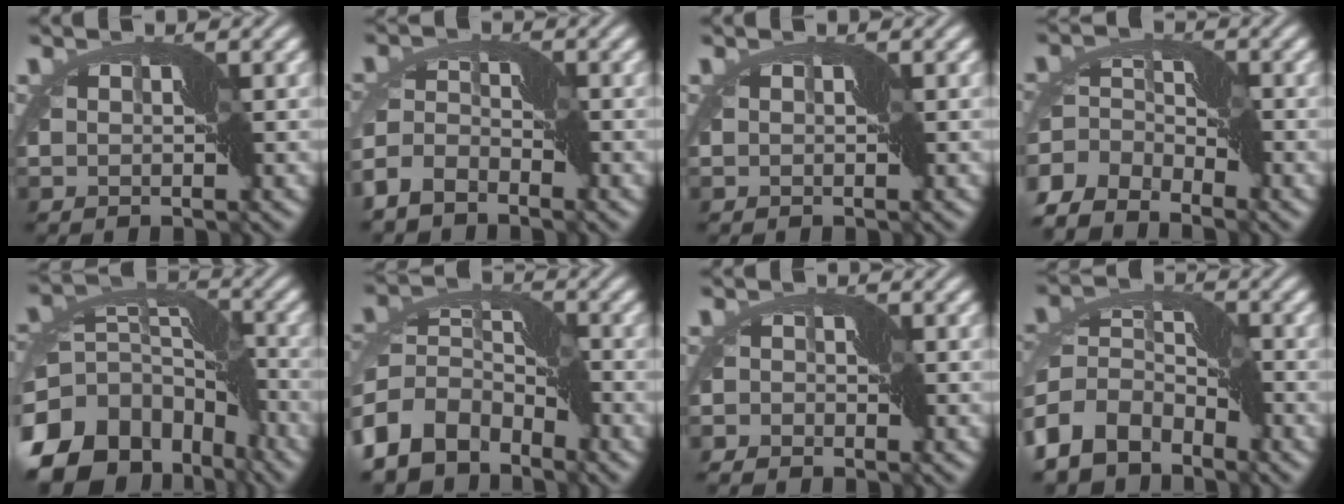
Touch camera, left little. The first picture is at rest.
{"total": 4.6, "force": [-3.6, 2.2, 1.8], "torque": [-0.049, 0.007, -0.085]}
{"total": 0.0}
{"total": 5.4, "force": [-3.7, 2.8, 2.7], "torque": [-0.065, 0.008, -0.086]}
{"total": 14.3, "force": [-8.3, 9.4, 6.9], "torque": [-0.143, 0.009, -0.149]}
{"total": 8.6, "force": [-4.7, 5.6, 4.6], "torque": [-0.102, 0.008, -0.102]}
{"total": 3.0, "force": [-2.7, 1.2, 0.4], "torque": [-0.009, 0.003, -0.057]}
{"total": 7.3, "force": [-4.1, 4.6, 3.9], "torque": [-0.085, 0.005, -0.093]}